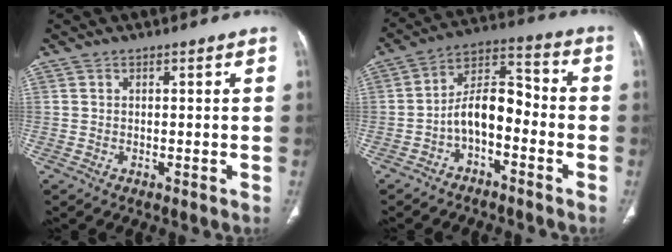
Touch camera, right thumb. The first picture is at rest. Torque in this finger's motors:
{"motor_torque": [1.44, 1.67, 0.99, -0.47, 0.07]}